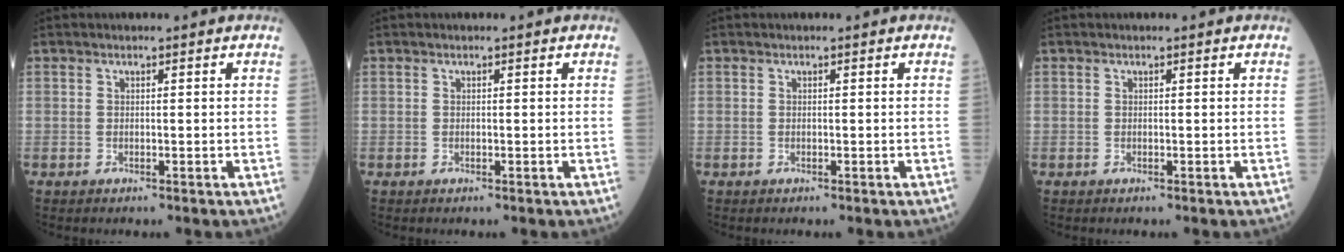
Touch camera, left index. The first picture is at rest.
{"total": 0.0}
{"total": 0.0}
{"total": 0.0}